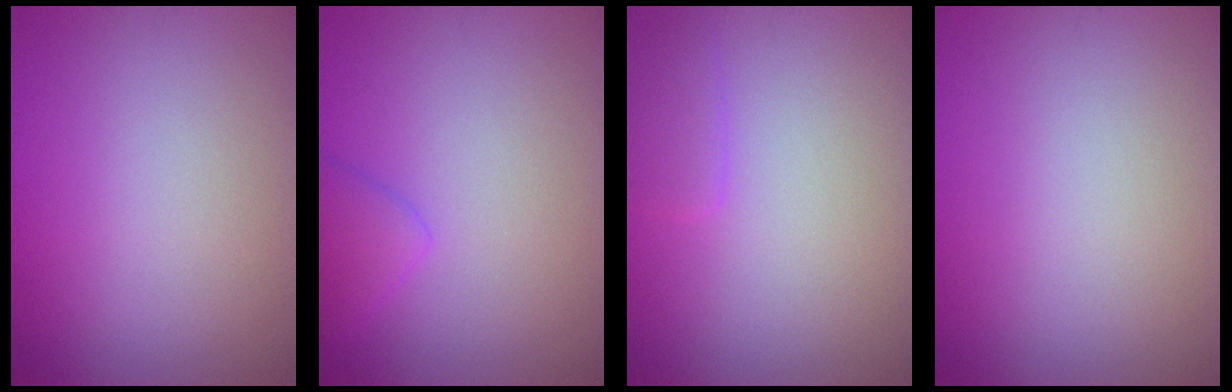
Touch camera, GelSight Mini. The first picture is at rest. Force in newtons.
{"total": 2.0, "press": 2.0, "slide": 0.1}
{"total": 1.6, "press": 1.5, "slide": 0.2}
{"total": 0.0}